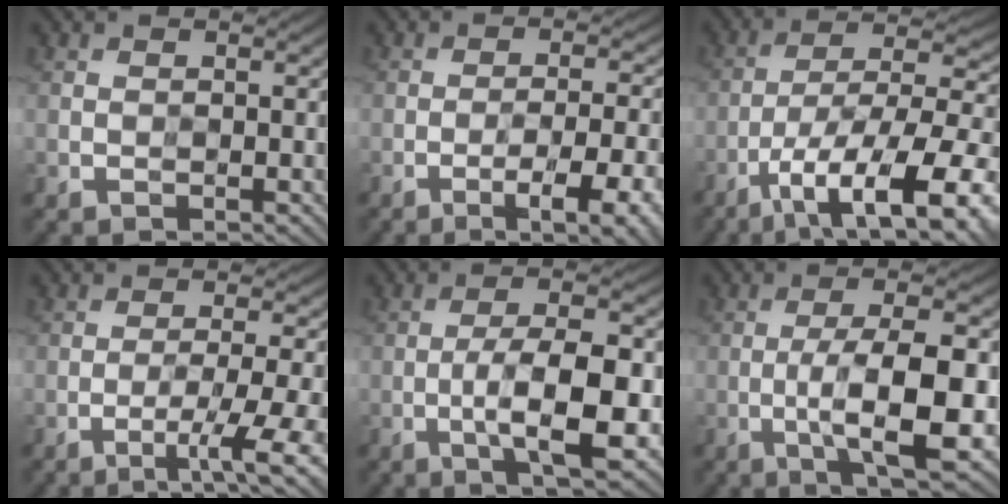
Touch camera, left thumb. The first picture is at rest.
{"total": 8.7, "force": [-4.5, 2.0, 7.2], "torque": [-0.095, 0.000, -0.057]}
{"total": 14.1, "force": [-7.1, 5.0, 11.1], "torque": [-0.188, -0.006, -0.118]}
{"total": 7.8, "force": [-3.4, 1.3, 6.9], "torque": [-0.103, -0.001, -0.046]}
{"total": 7.9, "force": [-2.4, 2.4, 7.1], "torque": [-0.115, 0.002, -0.044]}
{"total": 8.8, "force": [-2.1, 2.3, 8.2], "torque": [-0.129, 0.001, -0.038]}